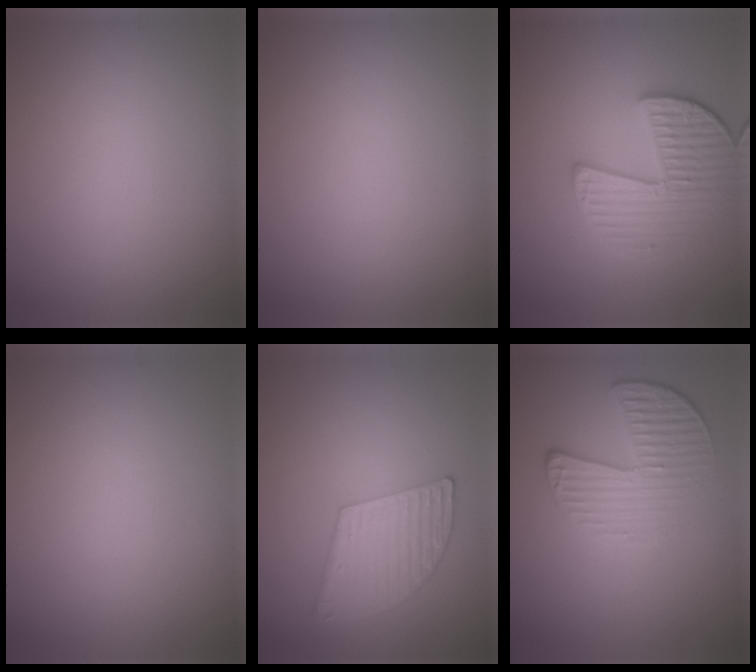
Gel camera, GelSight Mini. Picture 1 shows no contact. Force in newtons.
{"total": 0.0}
{"total": 3.9, "press": 3.5, "slide": 1.6}
{"total": 0.0}
{"total": 5.6, "press": 4.3, "slide": 3.6}
{"total": 3.5, "press": 2.6, "slide": 2.4}